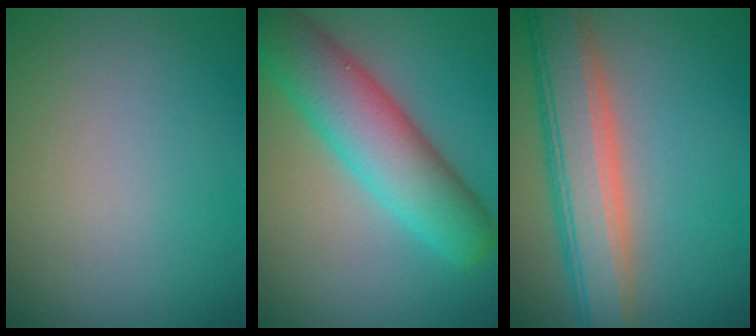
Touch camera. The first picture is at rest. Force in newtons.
{"total": 8.1, "press": 8.1, "slide": 0.5}
{"total": 6.9, "press": 6.9, "slide": 0.2}